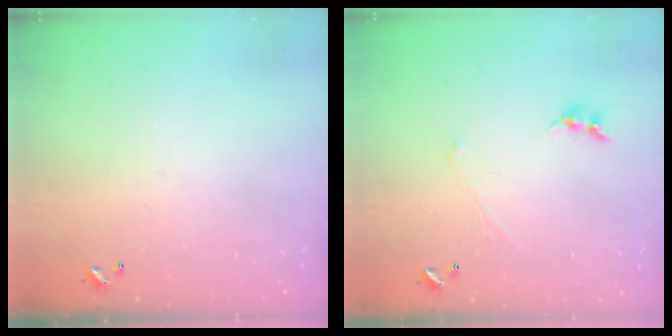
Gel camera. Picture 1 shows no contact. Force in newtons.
{"total": 0.0}